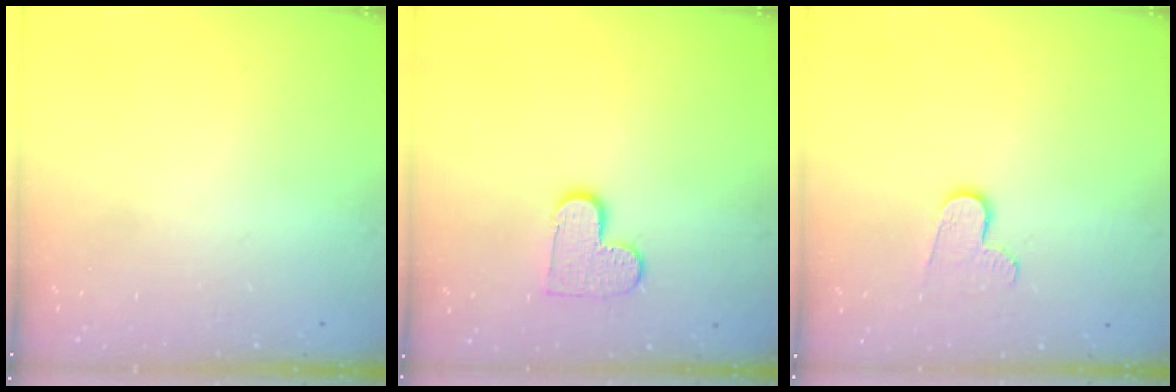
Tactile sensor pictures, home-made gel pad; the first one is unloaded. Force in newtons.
{"total": 9.2, "press": 9.1, "slide": 0.6}
{"total": 5.9, "press": 5.9, "slide": 0.4}